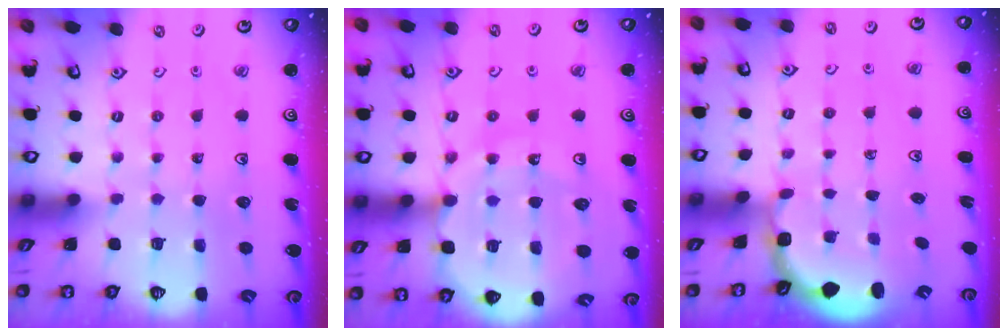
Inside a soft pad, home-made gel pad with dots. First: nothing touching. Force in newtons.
{"total": 16.4, "press": 16.1, "slide": 3.3}
{"total": 2.7, "press": 2.1, "slide": 1.7}